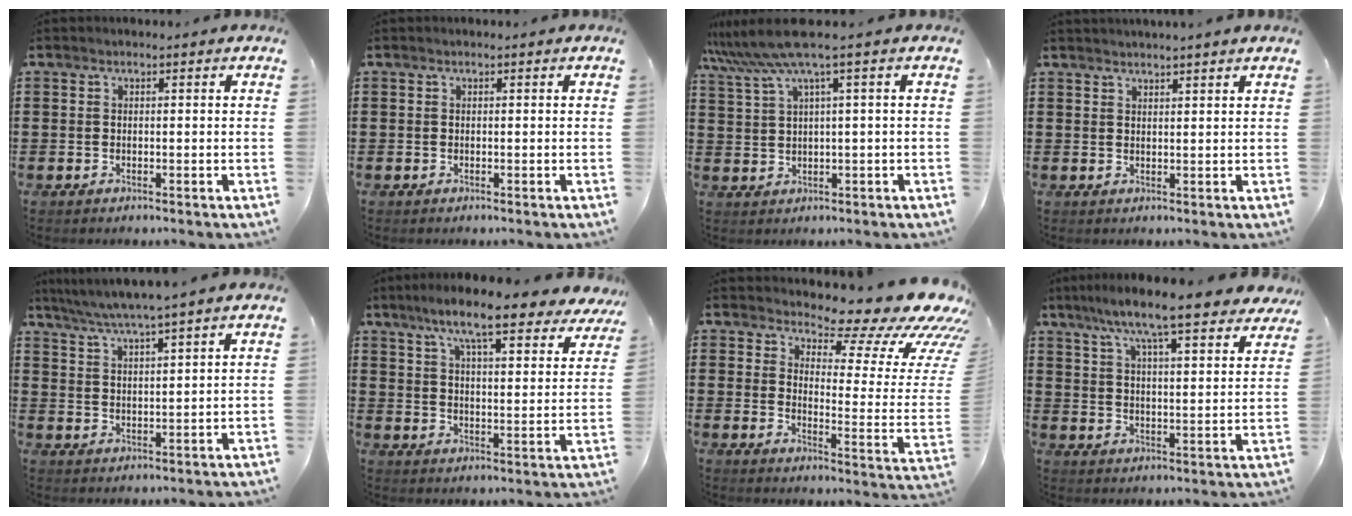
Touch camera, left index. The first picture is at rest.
{"total": 0.0}
{"total": 5.8, "force": [2.8, -0.4, 5.1], "torque": [-0.121, -0.018, 0.043]}
{"total": 1.5, "force": [1.5, -0.3, 0.1], "torque": [-0.004, 0.001, 0.029]}
{"total": 4.2, "force": [3.7, -0.7, 2.0], "torque": [-0.049, -0.017, 0.064]}
{"total": 10.1, "force": [8.2, 0.7, 6.0], "torque": [-0.124, -0.034, 0.137]}
{"total": 11.4, "force": [9.1, 2.9, 6.1], "torque": [-0.097, -0.075, 0.150]}
{"total": 9.1, "force": [7.7, 0.4, 4.7], "torque": [-0.114, -0.038, 0.128]}